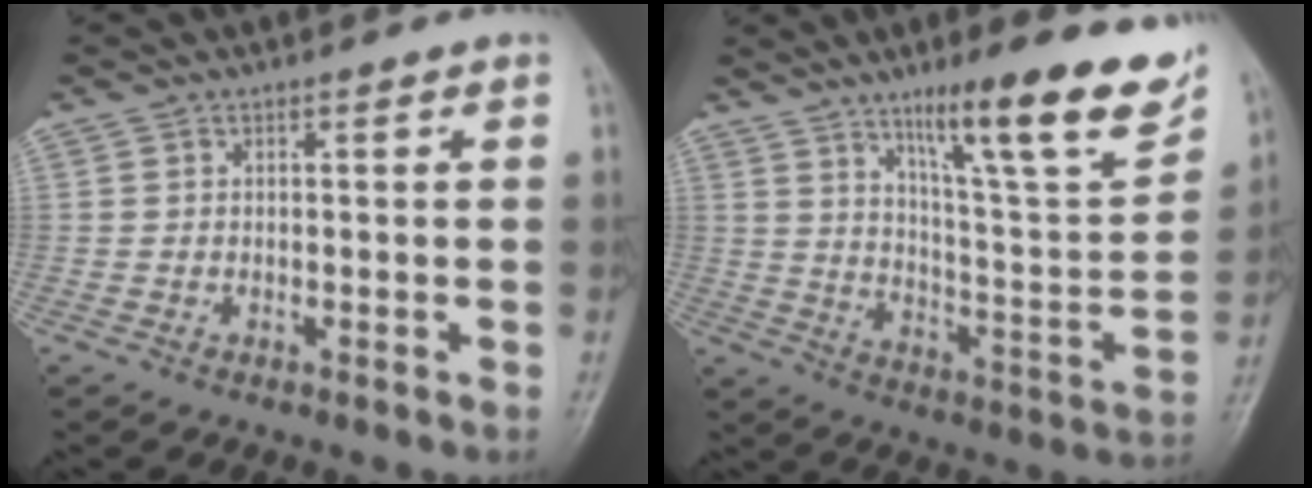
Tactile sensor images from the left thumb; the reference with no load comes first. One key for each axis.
{"total": 21.1, "fx": 13.0, "fy": 3.7, "fz": 16.2, "tx": -0.208, "ty": -0.061, "tz": 0.205}